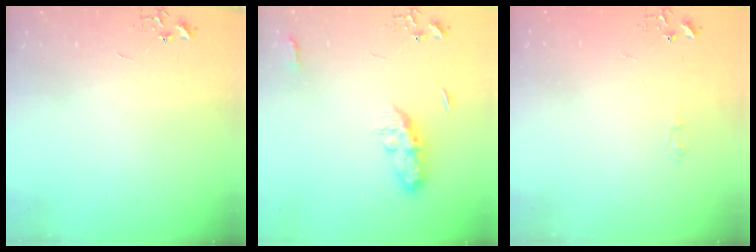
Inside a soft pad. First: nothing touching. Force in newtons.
{"total": 8.2, "press": 8.1, "slide": 0.6}
{"total": 3.8, "press": 3.8, "slide": 0.5}